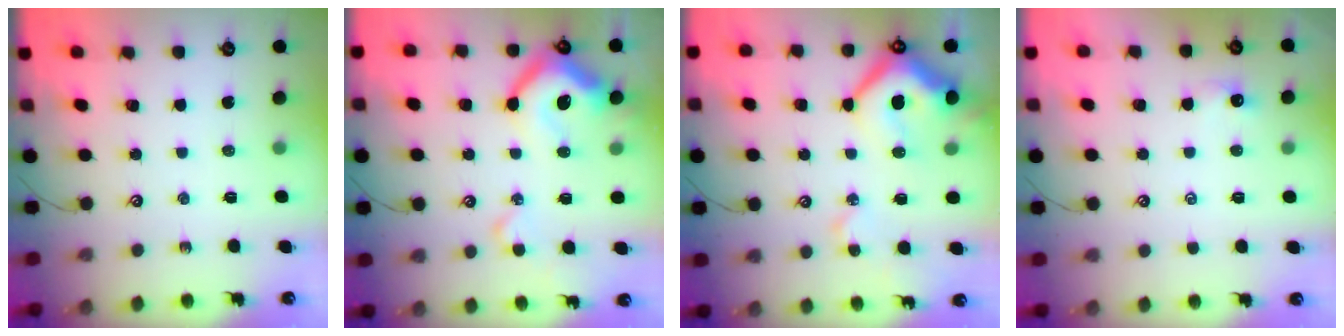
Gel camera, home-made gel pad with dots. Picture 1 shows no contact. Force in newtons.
{"total": 14.1, "press": 13.9, "slide": 2.3}
{"total": 16.2, "press": 16.1, "slide": 2.0}
{"total": 0.8, "press": 0.7, "slide": 0.5}